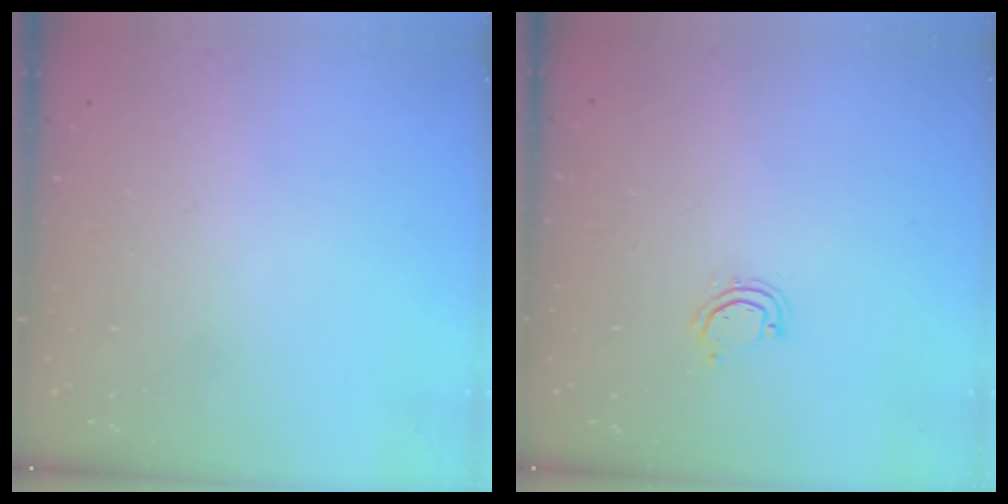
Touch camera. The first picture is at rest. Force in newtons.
{"total": 3.7, "press": 3.7, "slide": 0.3}